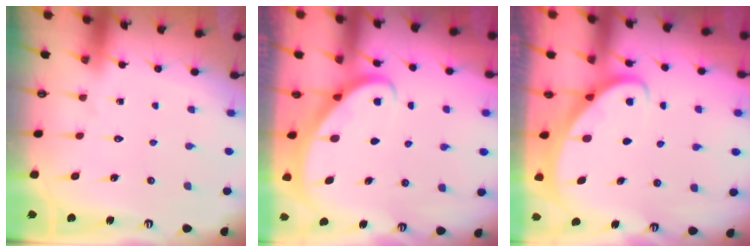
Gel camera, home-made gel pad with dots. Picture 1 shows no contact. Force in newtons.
{"total": 2.8, "press": 2.8, "slide": 0.1}
{"total": 2.7, "press": 2.7, "slide": 0.2}